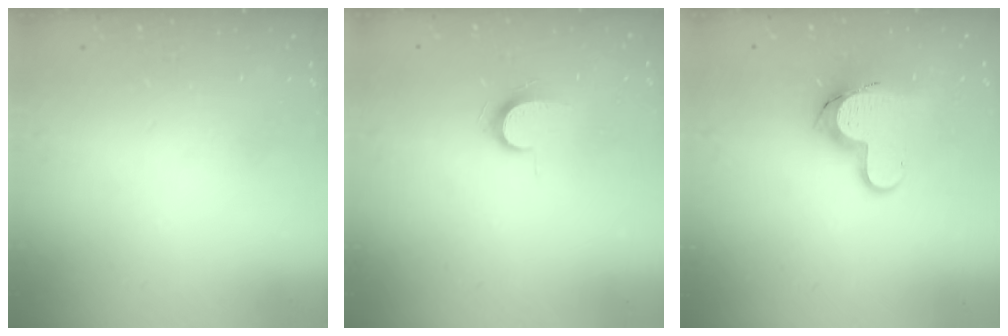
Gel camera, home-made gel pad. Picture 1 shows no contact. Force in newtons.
{"total": 6.6, "press": 6.6, "slide": 0.7}
{"total": 11.9, "press": 11.8, "slide": 1.1}